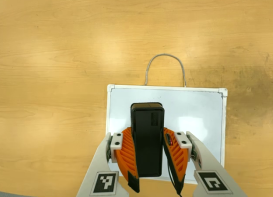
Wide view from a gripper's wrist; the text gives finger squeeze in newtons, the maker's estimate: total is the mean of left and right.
{"total": 6.2, "left": 5.2, "right": 7.3}